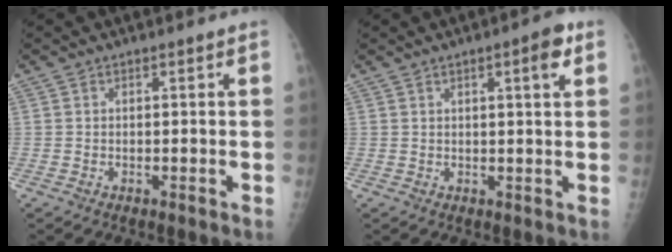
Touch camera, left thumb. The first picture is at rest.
{"total": 4.5, "force": [2.0, 0.8, 3.9], "torque": [-0.051, -0.005, 0.026]}